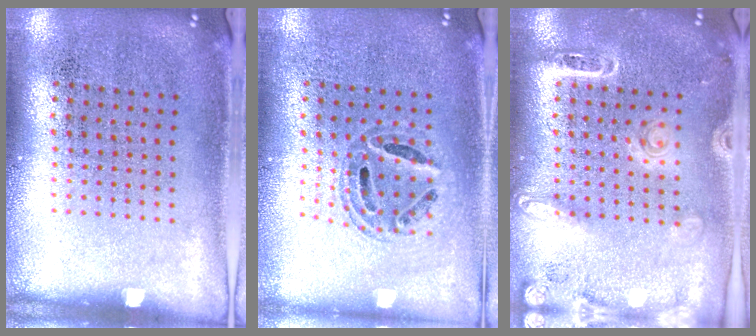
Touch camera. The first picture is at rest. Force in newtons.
{"total": 0.6, "press": 0.6, "slide": 0.2}
{"total": 1.8, "press": 1.7, "slide": 0.7}